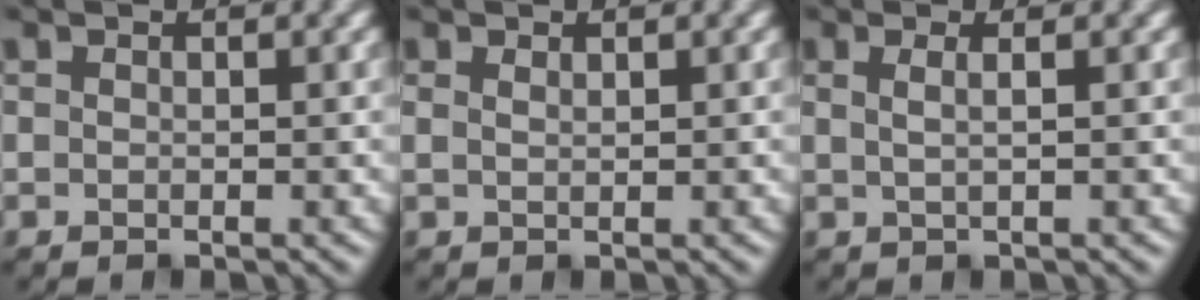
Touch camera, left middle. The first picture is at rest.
{"total": 0.8, "force": [0.7, 0.2, 0.2], "torque": [-0.002, -0.005, 0.008]}
{"total": 2.8, "force": [1.3, 1.5, 2.0], "torque": [-0.013, 0.013, -0.012]}